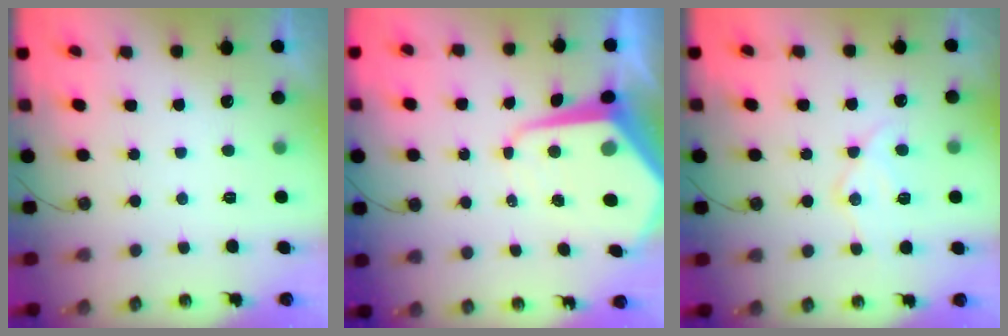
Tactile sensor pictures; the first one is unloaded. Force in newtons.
{"total": 10.9, "press": 10.8, "slide": 0.8}
{"total": 13.4, "press": 13.3, "slide": 1.2}